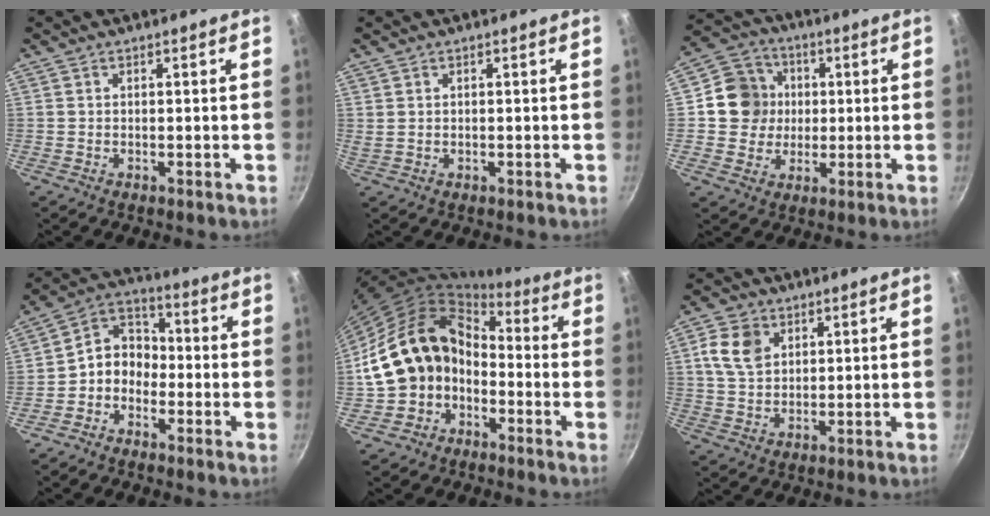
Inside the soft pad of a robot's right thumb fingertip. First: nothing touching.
{"total": 0.6, "force": [0.3, 0.4, 0.4], "torque": [-0.007, 0.002, 0.006]}
{"total": 10.2, "force": [1.0, 9.5, 3.5], "torque": [-0.026, 0.016, 0.007]}
{"total": 7.8, "force": [-2.5, 6.3, 3.9], "torque": [-0.033, 0.045, -0.068]}
{"total": 14.7, "force": [-3.3, 11.8, 8.0], "torque": [-0.114, 0.062, -0.058]}
{"total": 7.8, "force": [2.8, 5.7, 4.5], "torque": [-0.070, -0.002, 0.052]}